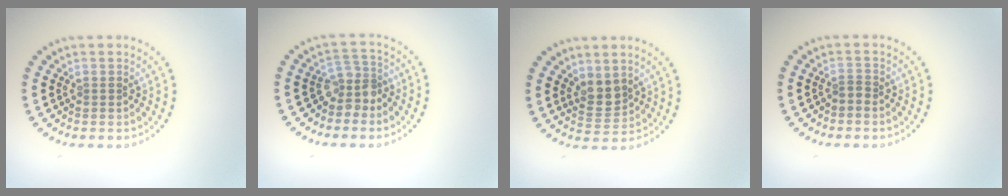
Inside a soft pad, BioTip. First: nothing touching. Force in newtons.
{"total": 2.5, "press": 1.9, "slide": 1.6}
{"total": 2.4, "press": 2.0, "slide": 1.2}
{"total": 0.6, "press": 0.4, "slide": 0.5}